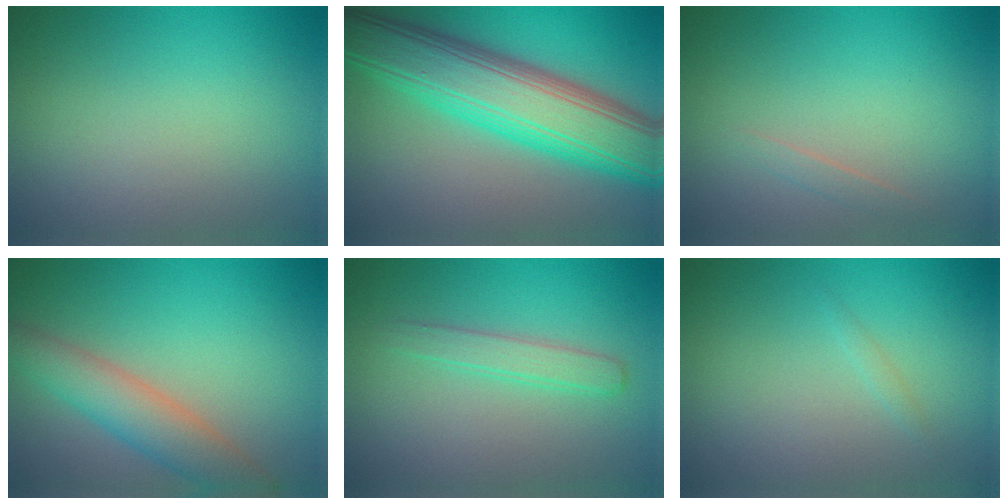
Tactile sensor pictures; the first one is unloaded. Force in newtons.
{"total": 11.0, "press": 11.0, "slide": 0.1}
{"total": 0.8, "press": 0.8, "slide": 0.0}
{"total": 4.9, "press": 4.9, "slide": 0.3}
{"total": 2.0, "press": 2.0, "slide": 0.0}
{"total": 0.6, "press": 0.6, "slide": 0.0}